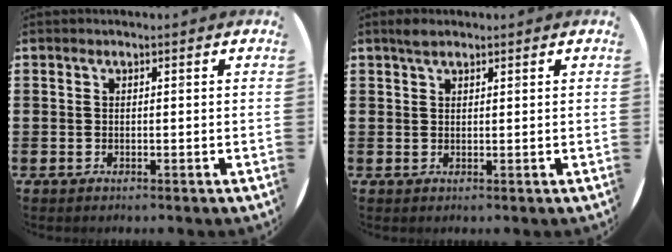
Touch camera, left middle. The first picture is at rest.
{"total": 1.6, "force": [1.4, 0.6, 0.7], "torque": [-0.015, 0.005, 0.024]}